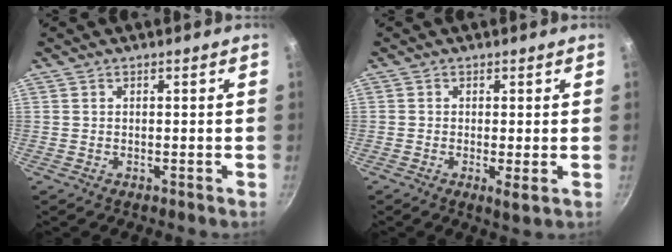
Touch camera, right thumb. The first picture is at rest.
{"total": 2.4, "force": [-0.3, 0.5, 2.3], "torque": [-0.041, -0.010, -0.006]}